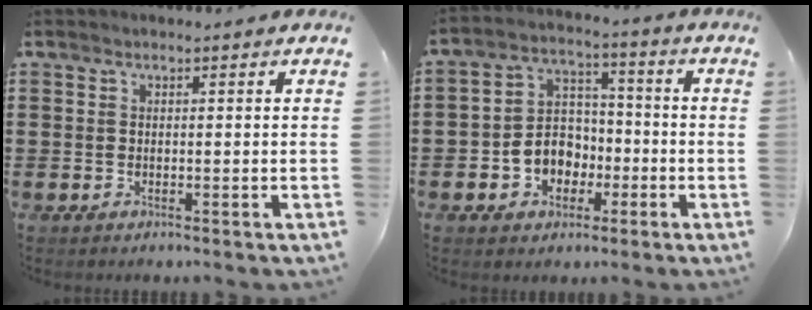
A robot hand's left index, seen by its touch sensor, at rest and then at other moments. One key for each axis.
{"total": 6.7, "fx": -2.5, "fy": 5.7, "fz": 2.5, "tx": -0.057, "ty": 0.018, "tz": -0.050}